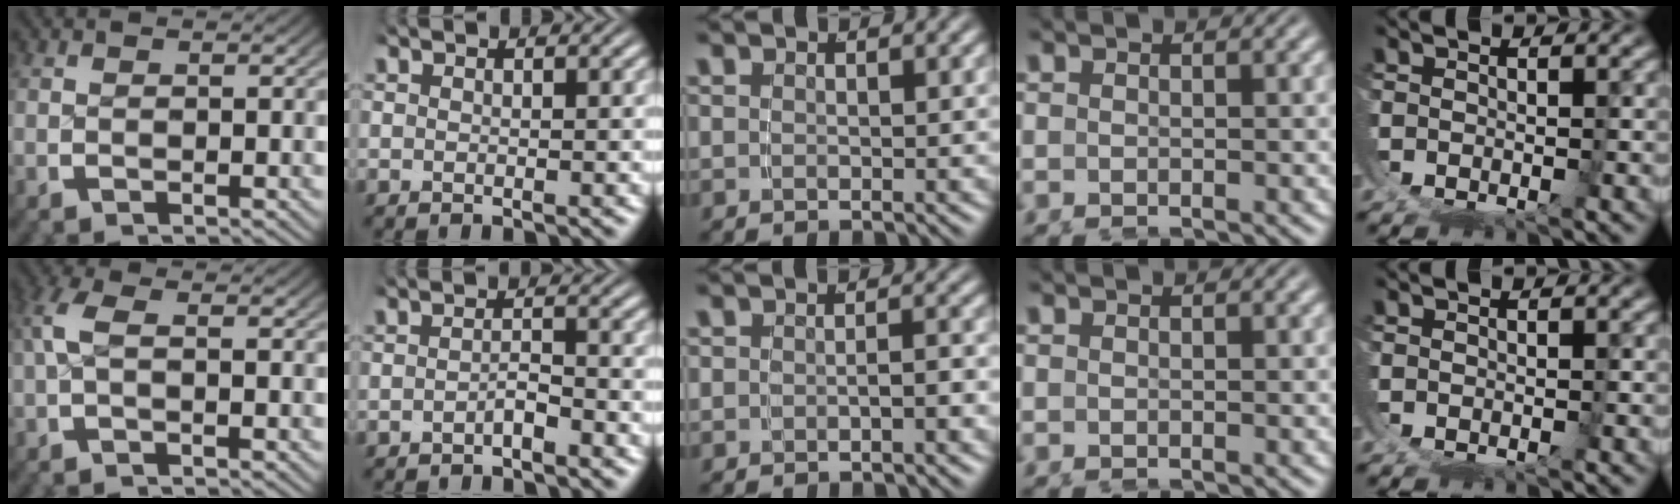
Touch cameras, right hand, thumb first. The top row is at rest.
{"thumb": {"total": 2.5, "force": [0.2, 1.1, 2.2], "torque": [-0.059, 0.004, 0.006]}, "index": {"total": 1.7, "force": [-1.4, 0.5, 0.7], "torque": [-0.016, -0.001, -0.029]}, "middle": {"total": 0.9, "force": [-0.6, 0.6, 0.3], "torque": [-0.002, 0.003, -0.015]}}